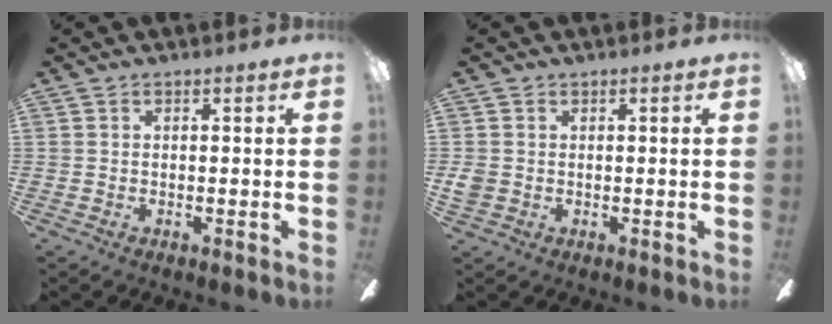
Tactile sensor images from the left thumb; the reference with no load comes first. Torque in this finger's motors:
{"motor_torque": [0.18, 0.24, 0.10, -0.19, 0.00]}